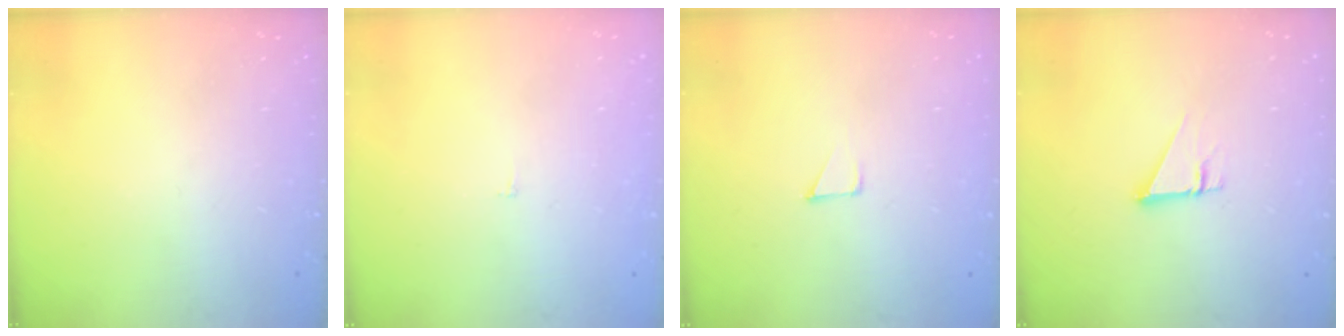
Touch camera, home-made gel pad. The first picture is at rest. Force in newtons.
{"total": 2.3, "press": 2.3, "slide": 0.2}
{"total": 3.4, "press": 3.4, "slide": 0.3}
{"total": 2.7, "press": 2.7, "slide": 0.2}